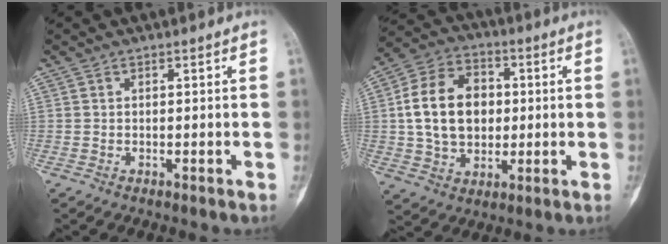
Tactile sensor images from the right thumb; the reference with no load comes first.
{"total": 15.1, "force": [1.1, 11.1, 10.1], "torque": [-0.154, 0.016, 0.018]}